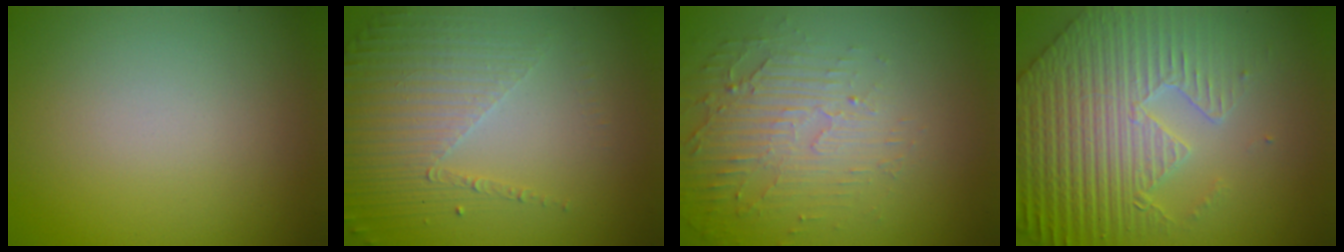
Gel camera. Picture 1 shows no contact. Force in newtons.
{"total": 4.4, "press": 3.1, "slide": 3.2}
{"total": 4.7, "press": 3.2, "slide": 3.5}
{"total": 7.6, "press": 6.1, "slide": 4.5}